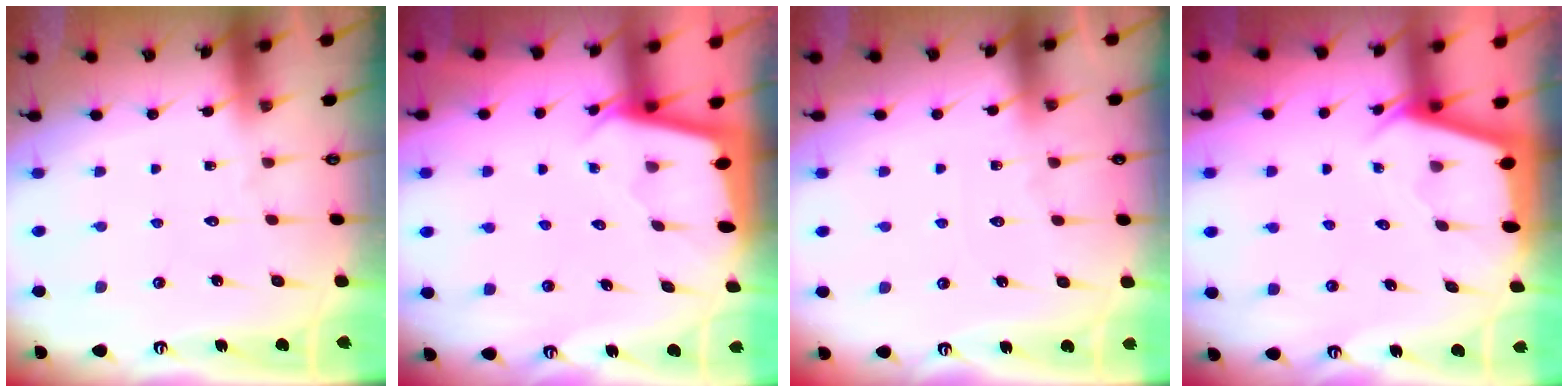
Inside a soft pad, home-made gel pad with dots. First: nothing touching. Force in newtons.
{"total": 1.9, "press": 1.9, "slide": 0.1}
{"total": 5.1, "press": 5.1, "slide": 0.6}
{"total": 2.3, "press": 2.3, "slide": 0.3}